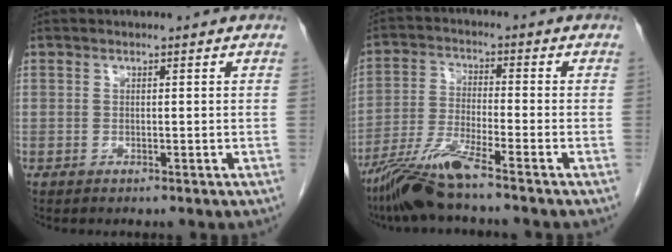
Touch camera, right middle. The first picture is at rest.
{"total": 8.2, "force": [-6.4, -0.7, 5.1], "torque": [-0.109, -0.030, -0.126]}